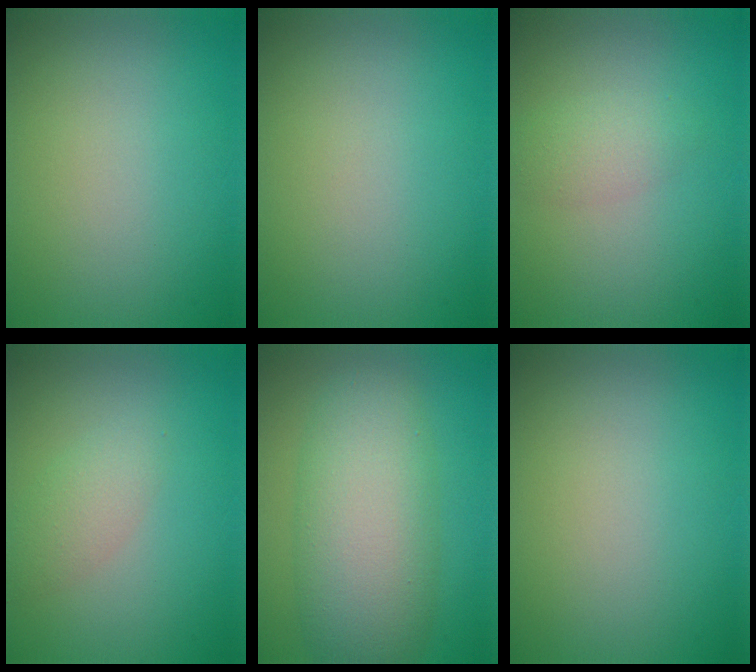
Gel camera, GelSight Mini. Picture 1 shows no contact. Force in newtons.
{"total": 0.0}
{"total": 2.0, "press": 2.0, "slide": 0.1}
{"total": 2.0, "press": 2.0, "slide": 0.1}
{"total": 8.3, "press": 8.3, "slide": 0.4}
{"total": 0.0}